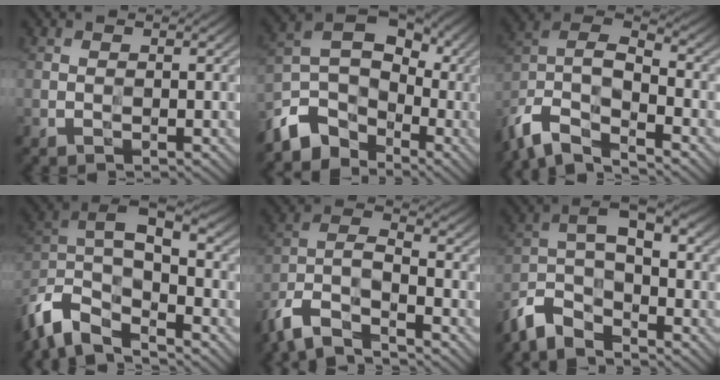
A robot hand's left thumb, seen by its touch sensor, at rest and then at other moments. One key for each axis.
{"total": 9.9, "fx": -5.0, "fy": 6.9, "fz": 5.0, "tx": -0.104, "ty": -0.003, "tz": -0.115}
{"total": 11.4, "fx": -8.0, "fy": 4.3, "fz": 6.9, "tx": -0.142, "ty": -0.012, "tz": -0.169}
{"total": 10.9, "fx": -7.0, "fy": 4.2, "fz": 7.2, "tx": -0.142, "ty": -0.013, "tz": -0.140}
{"total": 8.6, "fx": -6.5, "fy": 2.6, "fz": 5.0, "tx": -0.098, "ty": -0.006, "tz": -0.146}
{"total": 7.3, "fx": -5.1, "fy": 2.8, "fz": 4.5, "tx": -0.086, "ty": 0.001, "tz": -0.116}